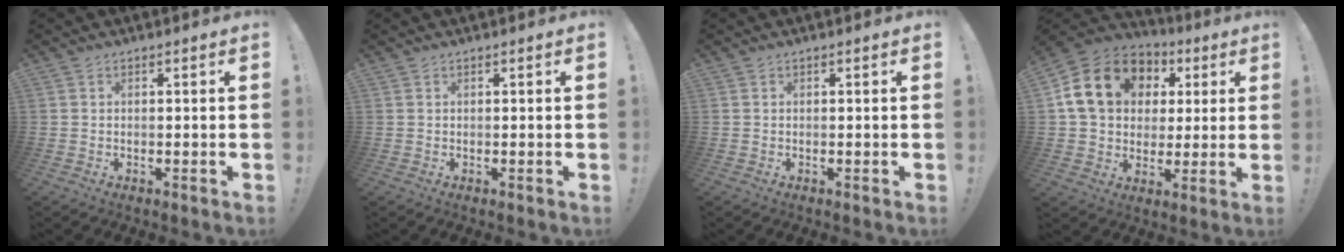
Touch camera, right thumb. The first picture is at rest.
{"total": 0.0}
{"total": 0.0}
{"total": 18.7, "force": [6.0, 14.5, 10.1], "torque": [-0.157, -0.005, 0.128]}